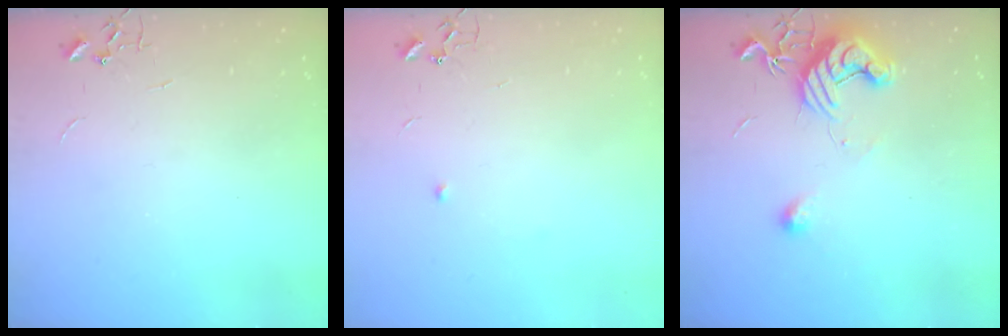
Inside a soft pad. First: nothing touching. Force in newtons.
{"total": 3.8, "press": 3.7, "slide": 0.9}
{"total": 11.5, "press": 11.5, "slide": 0.5}